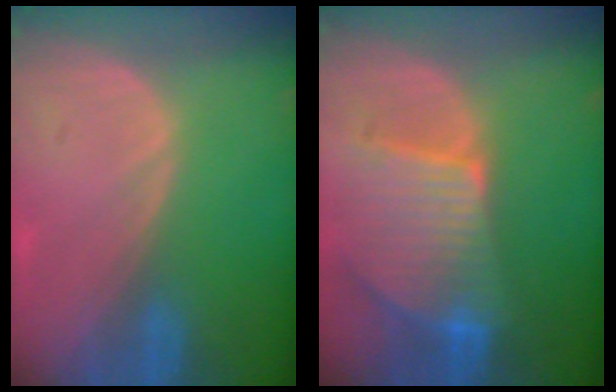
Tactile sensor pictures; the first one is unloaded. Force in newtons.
{"total": 9.6, "press": 8.5, "slide": 4.6}